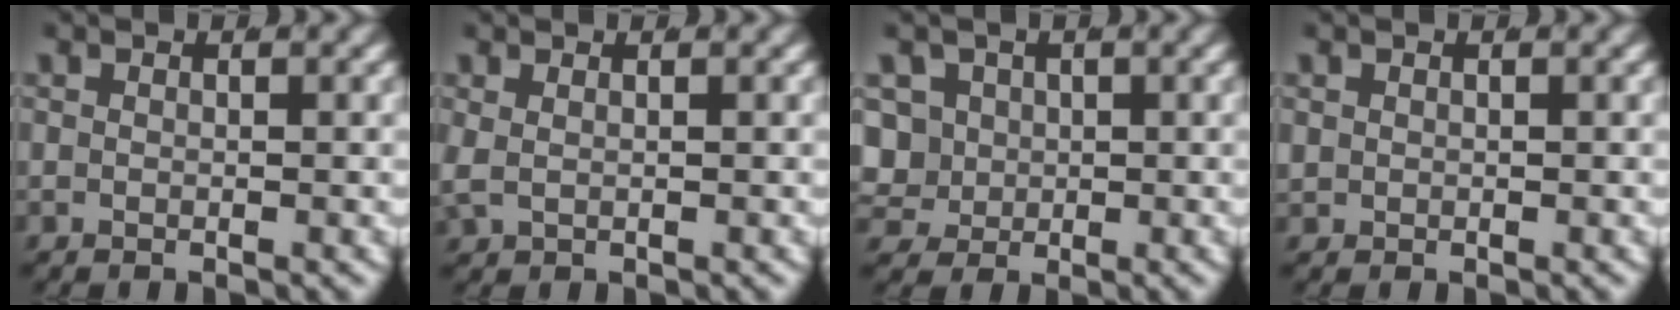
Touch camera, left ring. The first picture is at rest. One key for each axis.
{"total": 1.1, "fx": 0.5, "fy": 0.6, "fz": 0.8, "tx": -0.026, "ty": -0.008, "tz": 0.020}
{"total": 8.1, "fx": -0.3, "fy": 7.5, "fz": 3.1, "tx": -0.098, "ty": -0.035, "tz": 0.003}
{"total": 0.9, "fx": 0.1, "fy": 0.8, "fz": 0.2, "tx": -0.016, "ty": -0.008, "tz": 0.010}